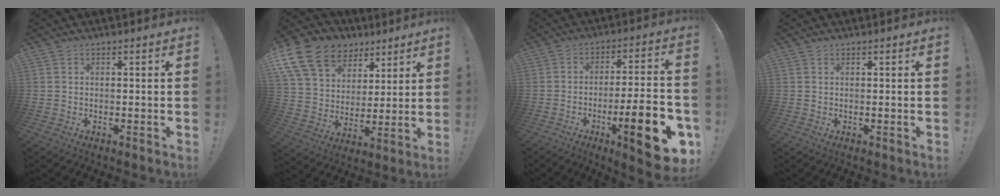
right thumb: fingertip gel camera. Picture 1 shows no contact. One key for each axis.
{"total": 16.9, "fx": 9.6, "fy": 11.8, "fz": 7.3, "tx": -0.129, "ty": -0.051, "tz": 0.195}
{"total": 18.3, "fx": -7.4, "fy": 3.8, "fz": 16.3, "tx": -0.229, "ty": 0.032, "tz": -0.103}
{"total": 0.0}